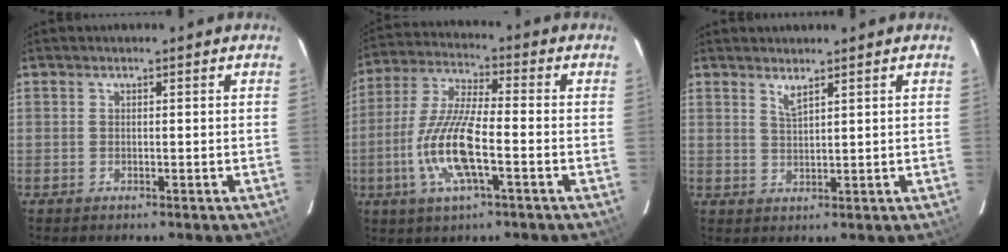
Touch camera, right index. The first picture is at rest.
{"total": 13.1, "force": [-4.0, 3.0, 12.1], "torque": [-0.258, -0.005, -0.080]}
{"total": 2.1, "force": [1.6, 0.2, 1.3], "torque": [-0.025, -0.002, 0.028]}